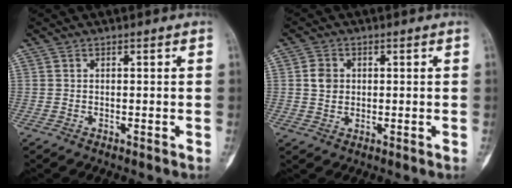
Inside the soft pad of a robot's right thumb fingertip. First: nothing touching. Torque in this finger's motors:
{"motor_torque": [-0.16, 0.48, 0.39, -0.01, -0.08]}